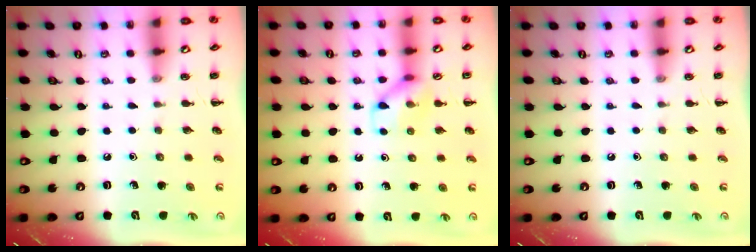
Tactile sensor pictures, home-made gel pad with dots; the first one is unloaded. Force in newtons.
{"total": 9.6, "press": 9.6, "slide": 0.7}
{"total": 0.0}